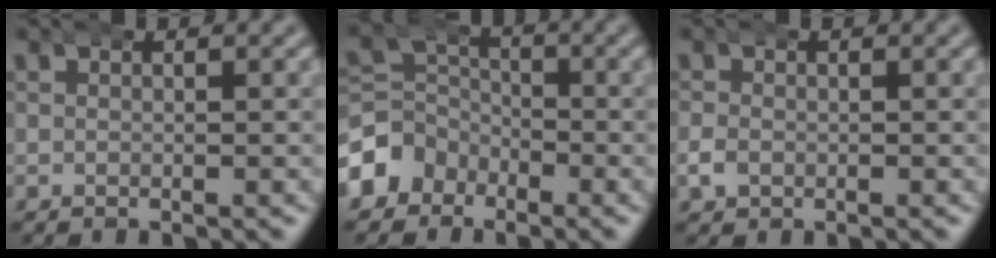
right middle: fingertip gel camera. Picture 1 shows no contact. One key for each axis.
{"total": 5.7, "fx": -2.2, "fy": 5.0, "fz": 1.5, "tx": -0.040, "ty": -0.020, "tz": -0.041}
{"total": 1.3, "fx": -0.4, "fy": 1.2, "fz": 0.5, "tx": -0.018, "ty": 0.004, "tz": -0.010}